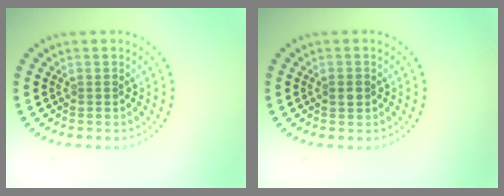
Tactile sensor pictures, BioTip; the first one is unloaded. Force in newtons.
{"total": 1.3, "press": 1.3, "slide": 0.1}